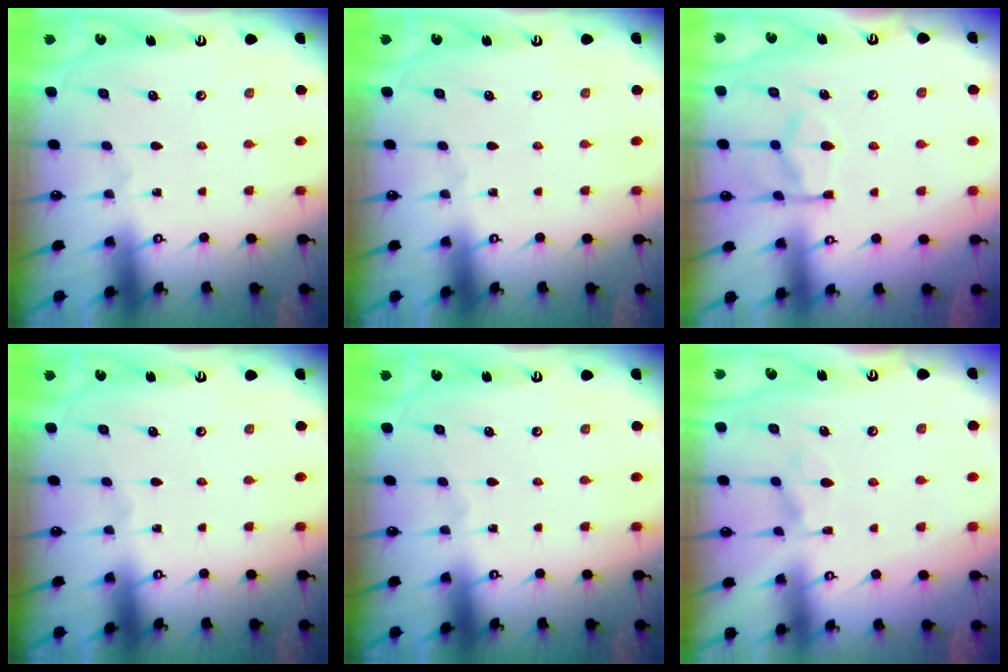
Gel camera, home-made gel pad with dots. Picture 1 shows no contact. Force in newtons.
{"total": 0.0}
{"total": 10.5, "press": 10.4, "slide": 1.3}
{"total": 0.0}
{"total": 0.0}
{"total": 1.4, "press": 0.3, "slide": 1.3}